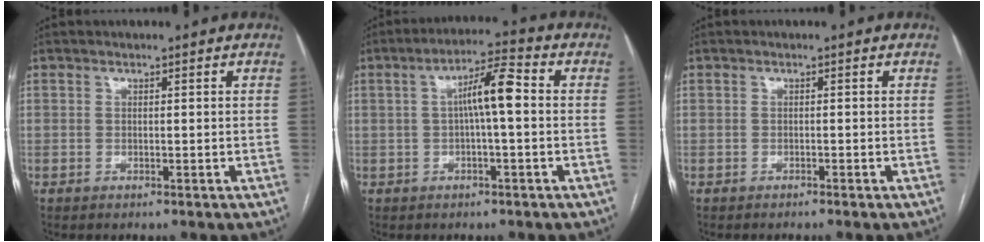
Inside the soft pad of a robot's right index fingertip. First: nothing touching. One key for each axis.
{"total": 6.7, "fx": 0.3, "fy": 0.8, "fz": 6.6, "tx": -0.114, "ty": 0.021, "tz": 0.003}
{"total": 0.7, "fx": -0.6, "fy": -0.2, "fz": 0.4, "tx": -0.007, "ty": 0.002, "tz": -0.011}